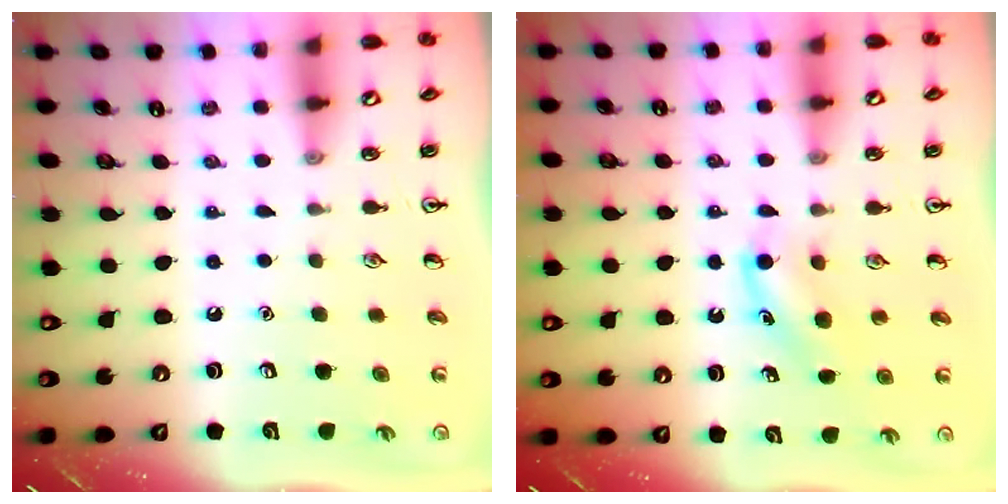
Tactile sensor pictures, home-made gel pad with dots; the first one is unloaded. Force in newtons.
{"total": 5.6, "press": 5.3, "slide": 1.7}